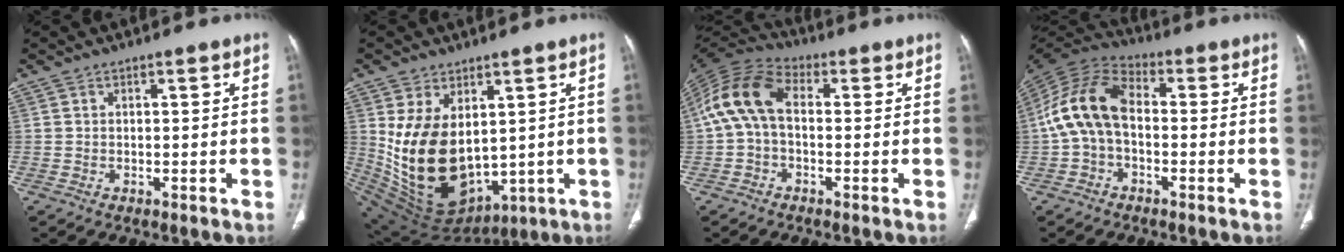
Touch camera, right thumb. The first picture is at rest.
{"total": 18.6, "force": [2.1, 11.9, 14.1], "torque": [-0.242, -0.030, 0.083]}
{"total": 11.7, "force": [0.4, 7.3, 9.1], "torque": [-0.180, 0.033, -0.005]}
{"total": 12.6, "force": [-0.6, 8.0, 9.7], "torque": [-0.189, 0.037, -0.023]}